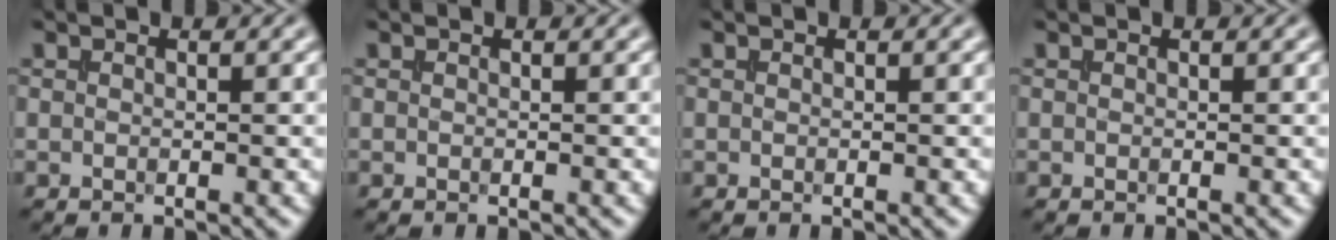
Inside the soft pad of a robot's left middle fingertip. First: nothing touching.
{"total": 0.0}
{"total": 0.0}
{"total": 0.0}